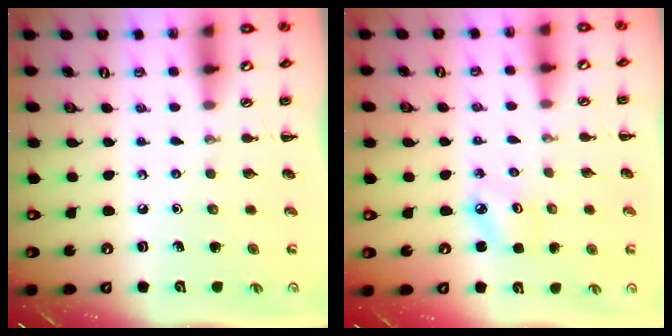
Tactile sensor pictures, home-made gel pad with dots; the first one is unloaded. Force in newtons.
{"total": 3.0, "press": 2.9, "slide": 0.6}